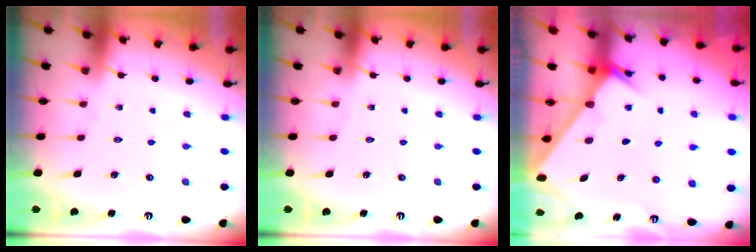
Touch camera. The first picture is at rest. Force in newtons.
{"total": 0.0}
{"total": 2.0, "press": 2.0, "slide": 0.1}